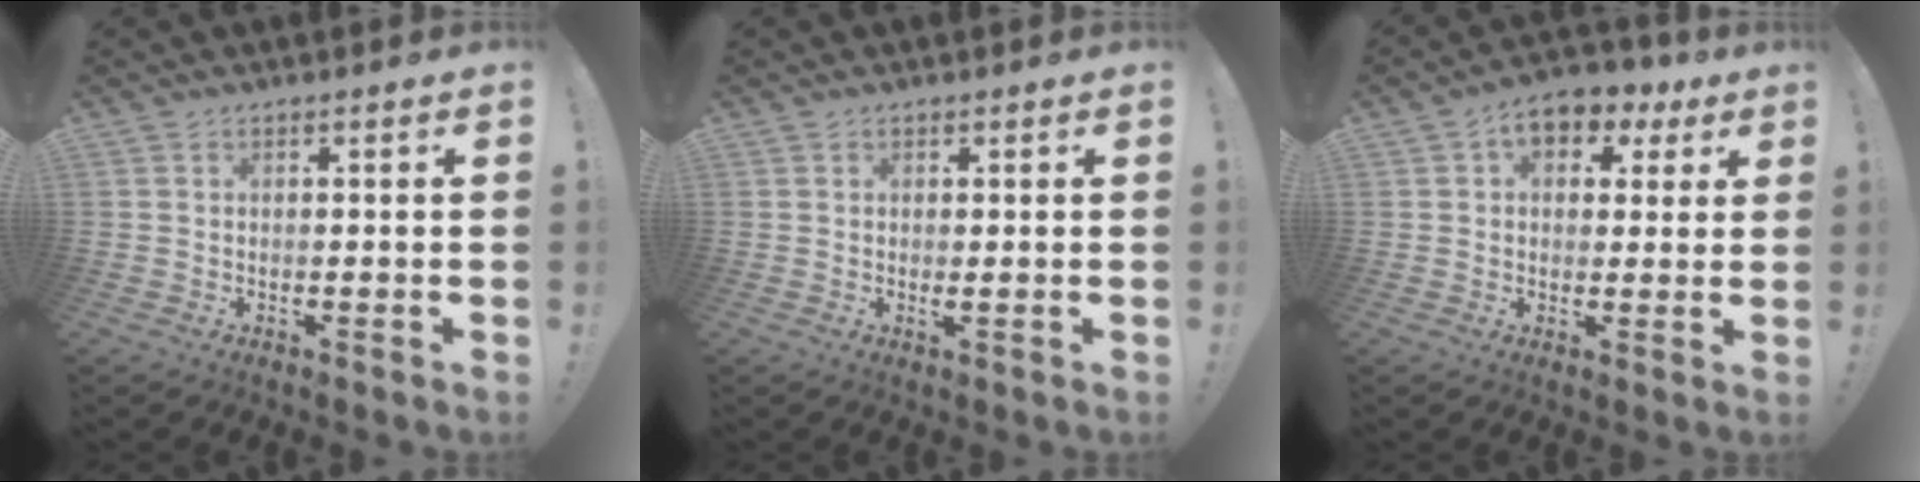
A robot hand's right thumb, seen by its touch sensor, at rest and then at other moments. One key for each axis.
{"total": 1.0, "fx": 0.4, "fy": 0.1, "fz": 1.0, "tx": -0.003, "ty": -0.008, "tz": 0.004}
{"total": 8.0, "fx": 3.4, "fy": 5.4, "fz": 4.8, "tx": -0.061, "ty": -0.014, "tz": 0.062}